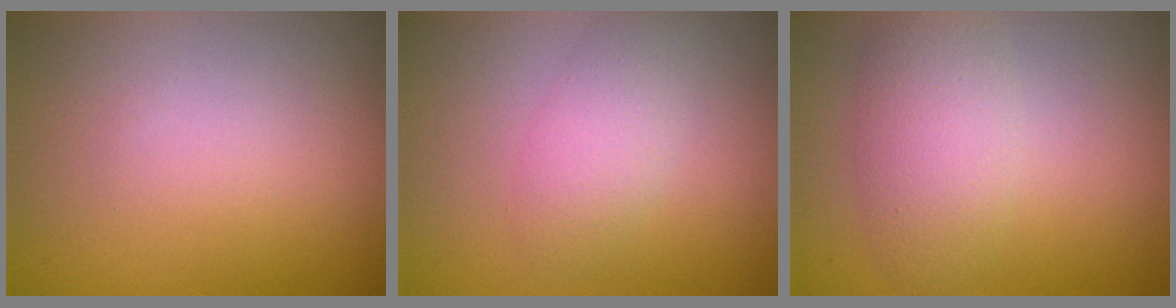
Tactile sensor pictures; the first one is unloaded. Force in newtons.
{"total": 2.6, "press": 2.6, "slide": 0.1}
{"total": 4.2, "press": 4.2, "slide": 0.1}